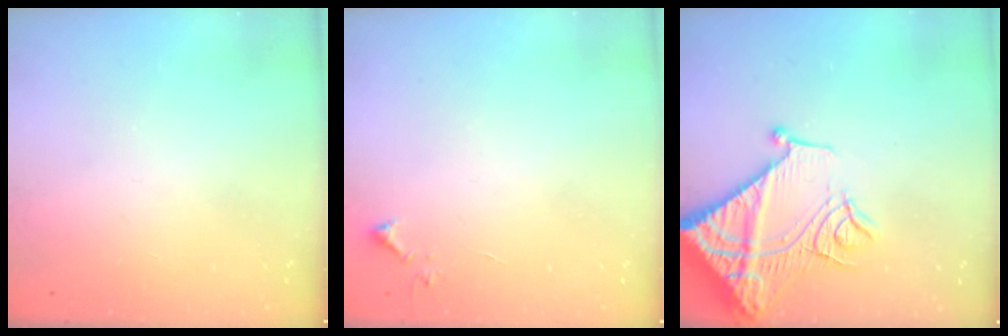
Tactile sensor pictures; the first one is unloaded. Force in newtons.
{"total": 3.8, "press": 3.8, "slide": 0.5}
{"total": 19.7, "press": 19.6, "slide": 2.1}